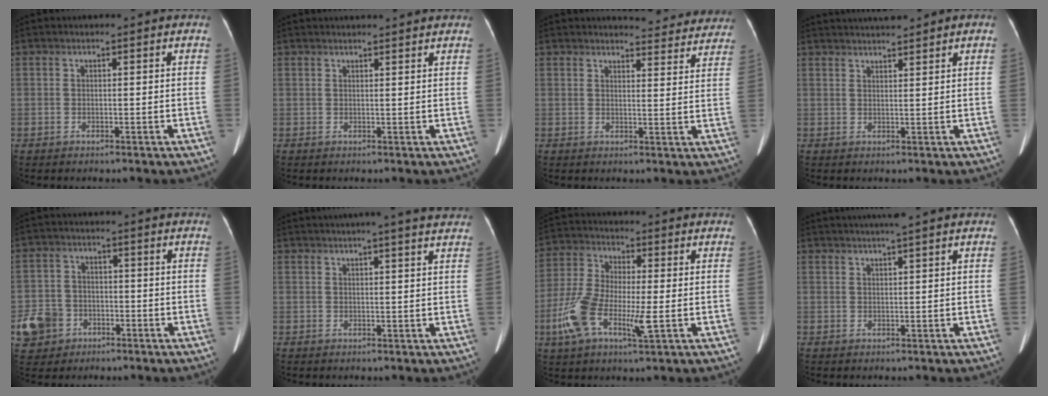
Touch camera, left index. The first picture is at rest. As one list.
[{"total": 5.2, "force": [5.0, 0.2, 1.5], "torque": [-0.018, 0.025, 0.055]}, {"total": 12.4, "force": [12.0, 2.7, 1.6], "torque": [0.015, -0.028, 0.112]}, {"total": 4.6, "force": [4.3, 0.0, 1.5], "torque": [-0.022, 0.027, 0.071]}, {"total": 7.1, "force": [-3.1, 6.1, 2.0], "torque": [-0.058, 0.009, -0.046]}, {"total": 9.9, "force": [8.6, 0.1, 4.9], "torque": [-0.067, 0.022, 0.089]}, {"total": 10.8, "force": [-2.7, 3.3, 10.0], "torque": [-0.218, 0.001, -0.051]}, {"total": 3.8, "force": [3.0, -0.6, 2.2], "torque": [-0.031, 0.020, 0.051]}]